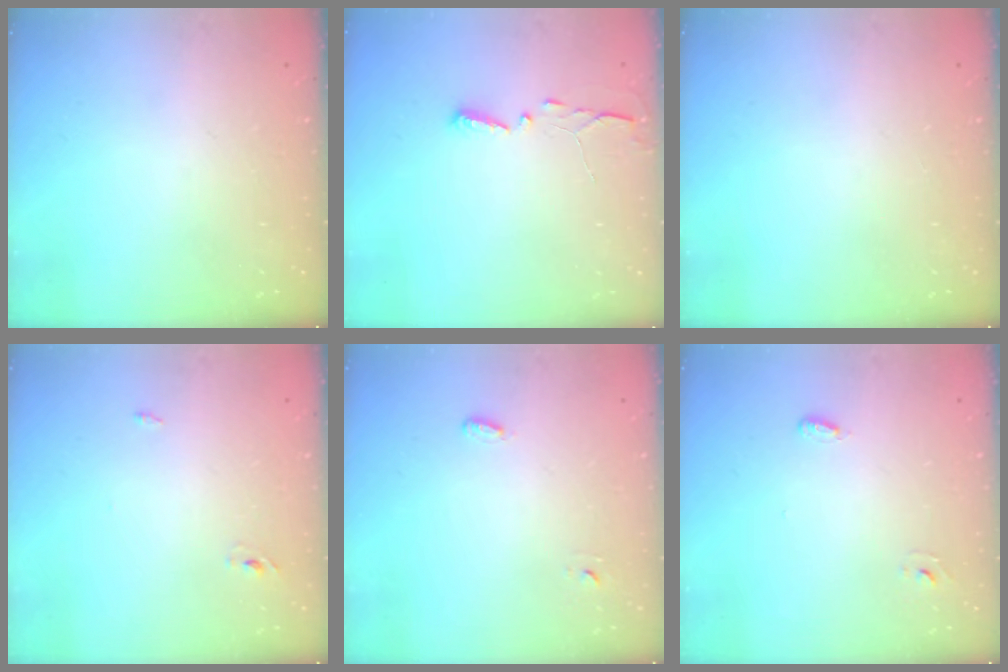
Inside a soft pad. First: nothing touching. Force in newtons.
{"total": 2.9, "press": 2.9, "slide": 0.4}
{"total": 0.0}
{"total": 2.4, "press": 2.2, "slide": 1.0}
{"total": 2.8, "press": 2.7, "slide": 0.6}
{"total": 2.6, "press": 2.5, "slide": 0.6}